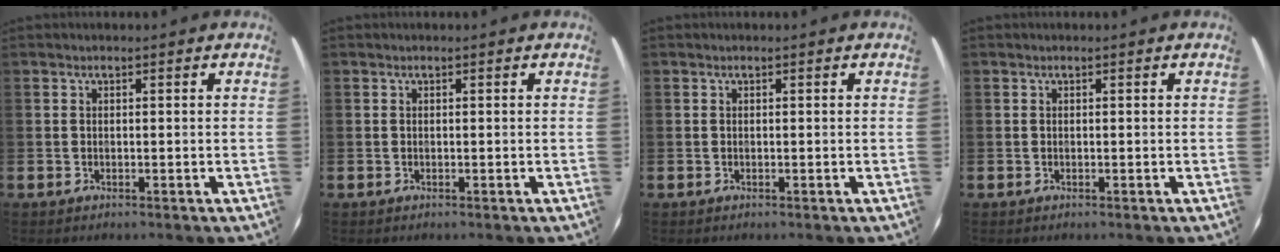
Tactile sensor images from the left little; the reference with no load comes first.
{"total": 0.0}
{"total": 0.0}
{"total": 0.0}